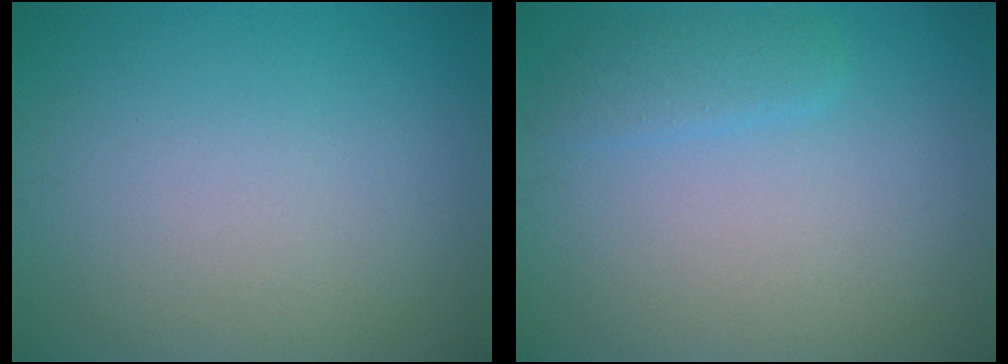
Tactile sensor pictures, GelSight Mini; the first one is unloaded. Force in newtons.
{"total": 1.7, "press": 1.7, "slide": 0.1}